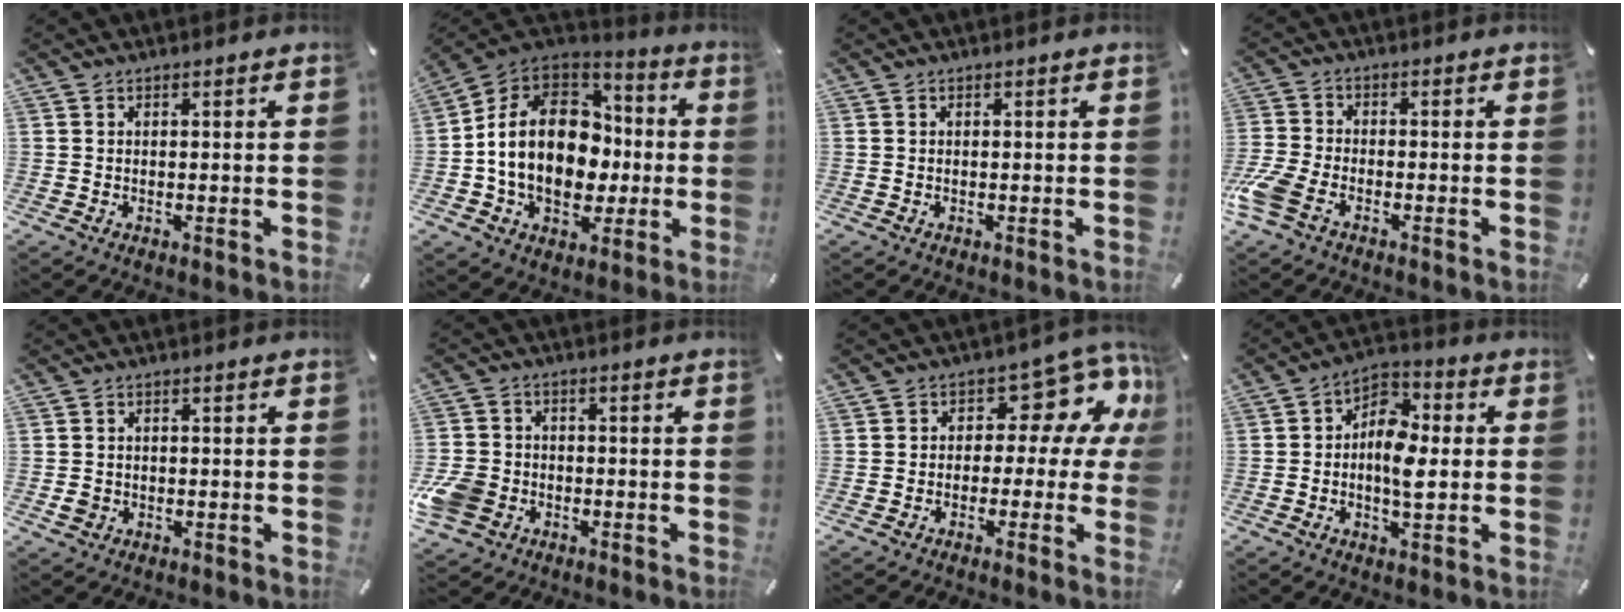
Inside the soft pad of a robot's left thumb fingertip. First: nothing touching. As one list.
[{"total": 19.2, "force": [-1.2, 15.1, 11.8], "torque": [-0.225, 0.014, -0.016]}, {"total": 0.0}, {"total": 7.5, "force": [-4.4, 3.8, 4.7], "torque": [-0.122, 0.001, -0.086]}, {"total": 2.1, "force": [-0.5, 1.8, 0.9], "torque": [-0.016, 0.004, -0.011]}, {"total": 8.0, "force": [-3.2, 6.4, 3.4], "torque": [-0.092, 0.019, -0.061]}, {"total": 9.8, "force": [2.7, 6.7, 6.6], "torque": [-0.075, -0.021, 0.043]}, {"total": 8.9, "force": [-1.3, 5.4, 7.0], "torque": [-0.127, 0.004, -0.027]}]